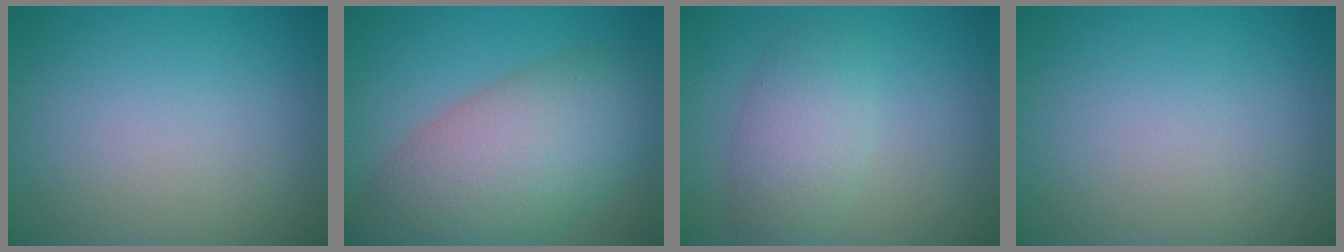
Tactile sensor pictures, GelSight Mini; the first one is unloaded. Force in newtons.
{"total": 10.8, "press": 10.8, "slide": 0.5}
{"total": 4.0, "press": 4.0, "slide": 0.1}
{"total": 0.0}